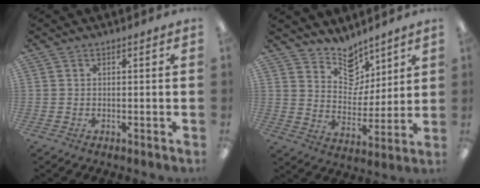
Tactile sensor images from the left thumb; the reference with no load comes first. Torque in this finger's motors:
{"motor_torque": [0.83, -0.08, -0.36, -0.46, 0.02]}